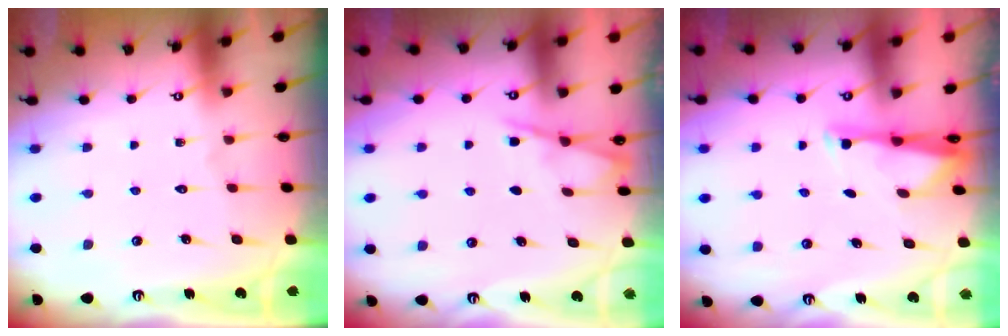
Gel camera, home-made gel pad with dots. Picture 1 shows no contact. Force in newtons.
{"total": 4.1, "press": 4.0, "slide": 0.6}
{"total": 2.9, "press": 2.9, "slide": 0.5}